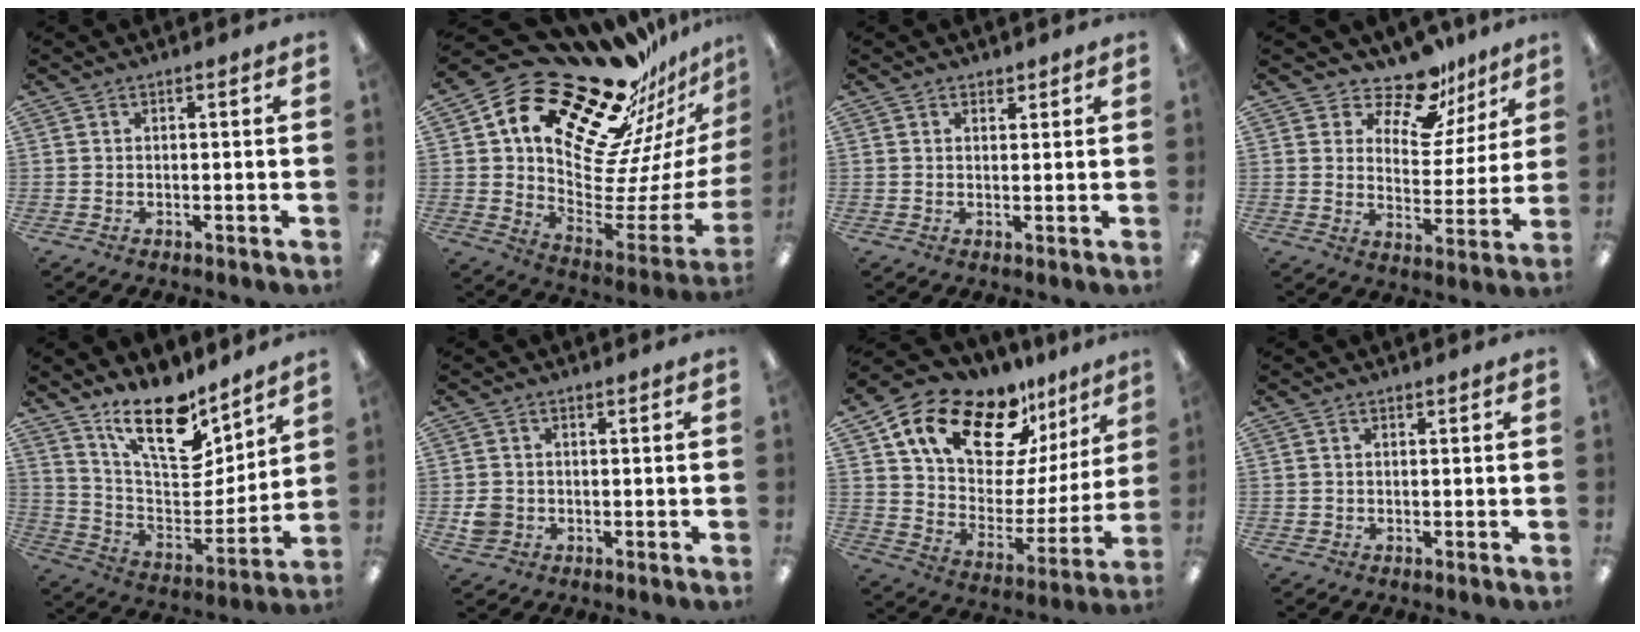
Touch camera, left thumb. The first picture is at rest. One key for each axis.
{"total": 25.1, "fx": 18.7, "fy": 12.4, "fz": 11.2, "tx": -0.154, "ty": -0.151, "tz": 0.333}
{"total": 1.6, "fx": 1.2, "fy": 1.0, "fz": 0.2, "tx": 0.003, "ty": -0.002, "tz": 0.019}
{"total": 13.3, "fx": 10.7, "fy": 5.9, "fz": 5.2, "tx": -0.082, "ty": -0.075, "tz": 0.193}
{"total": 19.1, "fx": 13.9, "fy": 7.8, "fz": 10.5, "tx": -0.177, "ty": -0.094, "tz": 0.244}
{"total": 4.1, "fx": -0.5, "fy": 3.9, "fz": 1.4, "tx": -0.009, "ty": 0.003, "tz": -0.009}
{"total": 19.1, "fx": 14.1, "fy": 9.3, "fz": 9.1, "tx": -0.168, "ty": -0.099, "tz": 0.252}
{"total": 1.0, "fx": 0.3, "fy": 0.9, "fz": -0.1, "tx": 0.002, "ty": 0.005, "tz": 0.003}